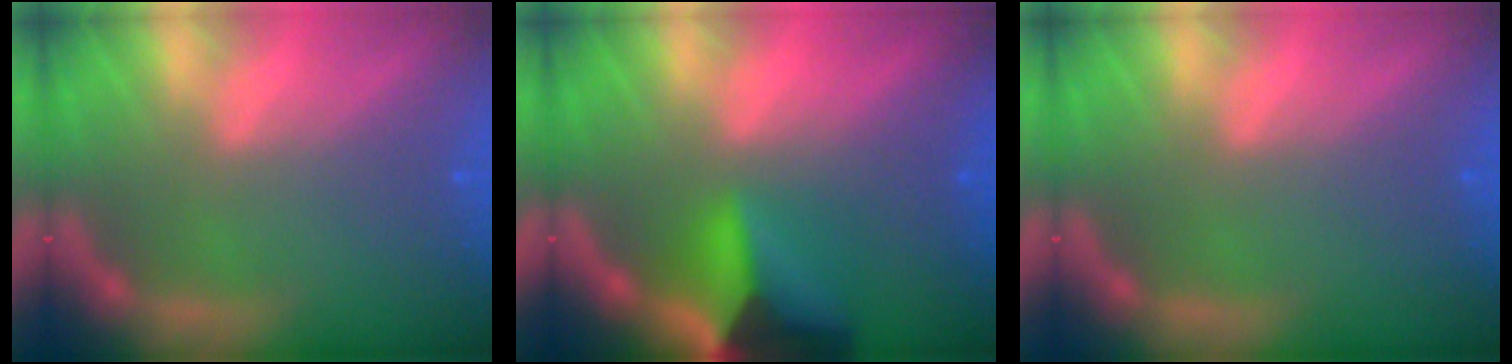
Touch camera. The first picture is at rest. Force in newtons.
{"total": 9.0}
{"total": 0.0}